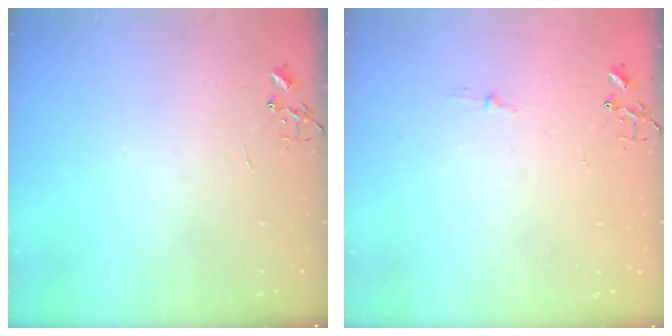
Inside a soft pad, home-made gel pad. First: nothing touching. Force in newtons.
{"total": 3.3, "press": 3.3, "slide": 0.5}